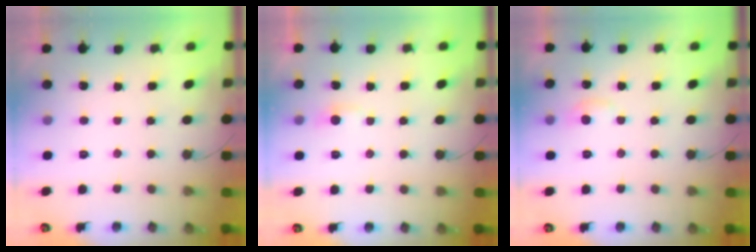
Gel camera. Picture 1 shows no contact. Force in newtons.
{"total": 3.4, "press": 3.4, "slide": 0.4}
{"total": 5.5, "press": 5.5, "slide": 0.7}